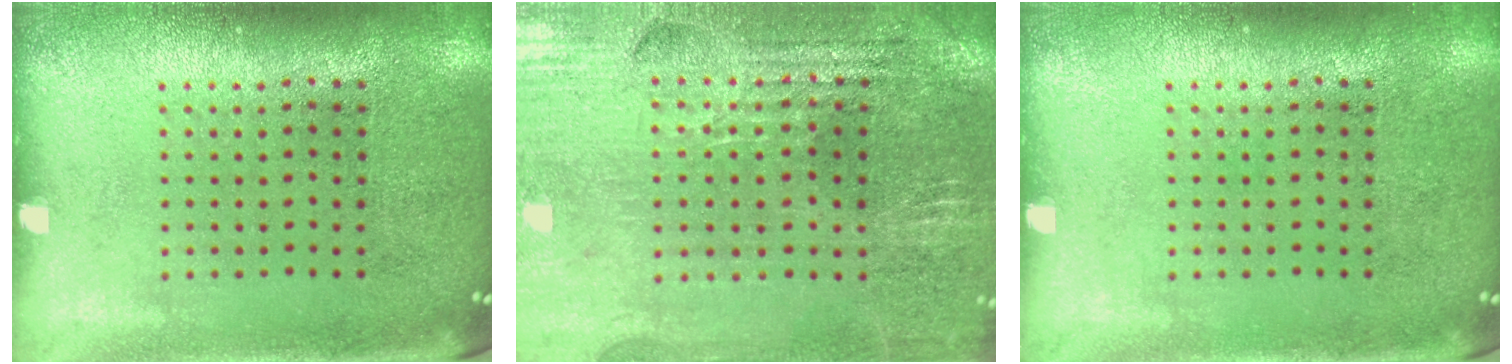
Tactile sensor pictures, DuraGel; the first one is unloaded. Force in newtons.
{"total": 2.7, "press": 2.7, "slide": 0.5}
{"total": 0.0}